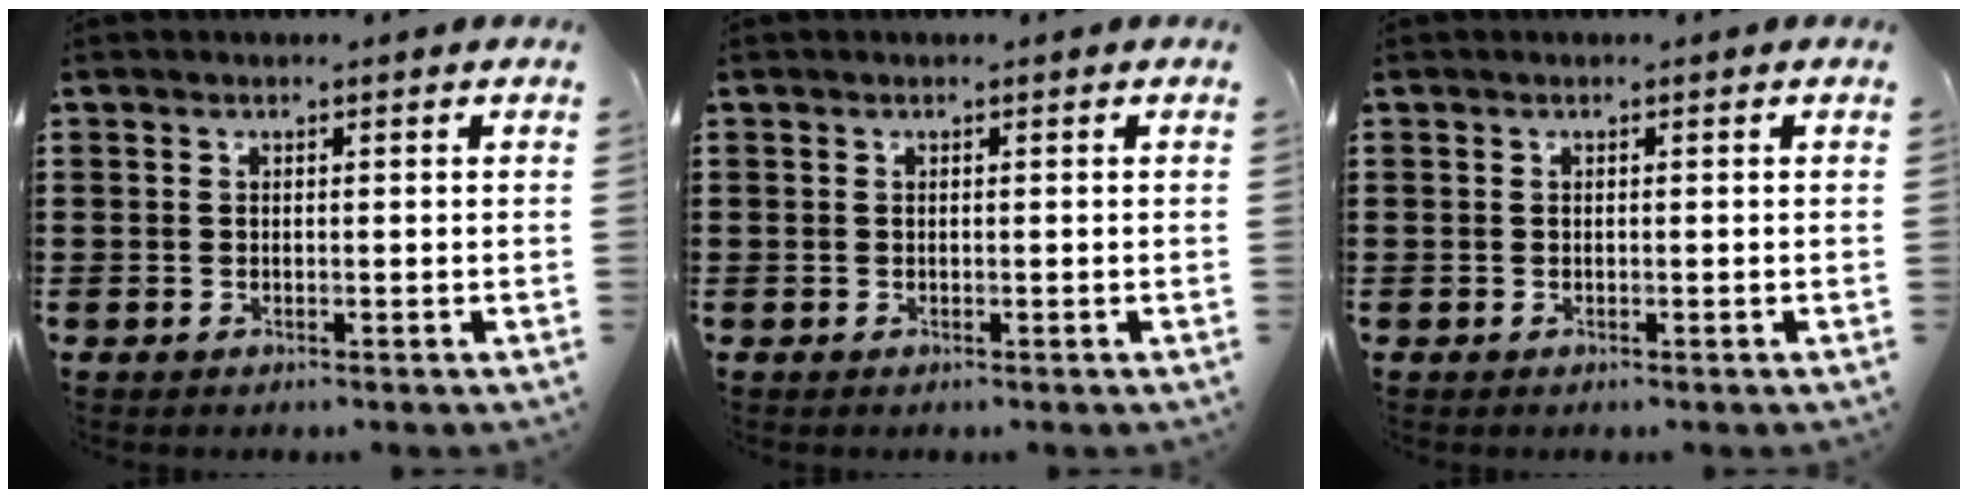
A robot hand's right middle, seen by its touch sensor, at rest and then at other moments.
{"total": 0.0}
{"total": 0.0}